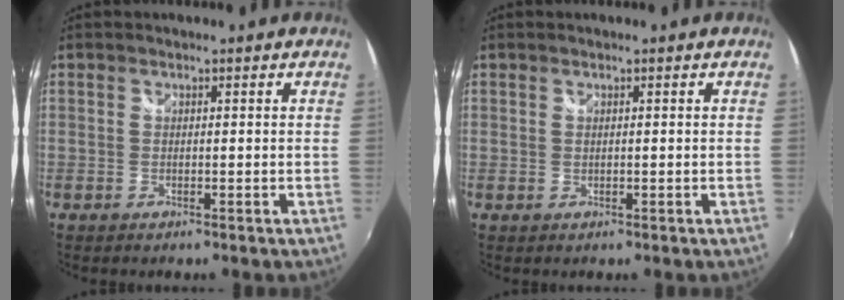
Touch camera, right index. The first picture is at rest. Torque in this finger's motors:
{"motor_torque": [-0.13, 0.13, 0.00, 0.00]}